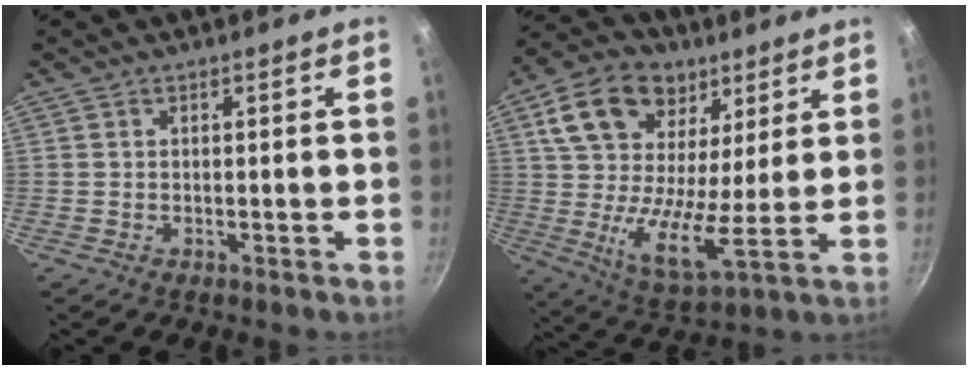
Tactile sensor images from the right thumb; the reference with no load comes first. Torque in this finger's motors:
{"motor_torque": [-1.01, 1.84, 0.70, -0.48, 0.40]}